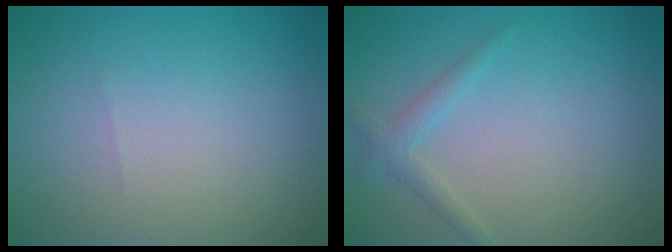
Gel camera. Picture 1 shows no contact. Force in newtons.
{"total": 1.6, "press": 1.6, "slide": 0.1}